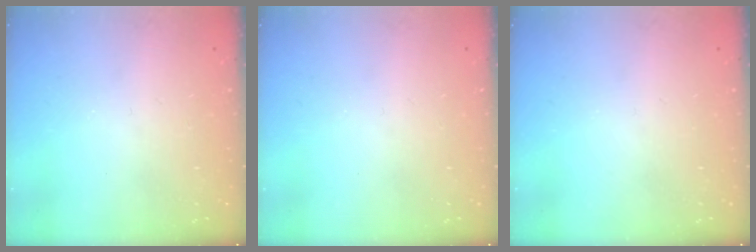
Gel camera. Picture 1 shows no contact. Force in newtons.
{"total": 0.0}
{"total": 0.0}